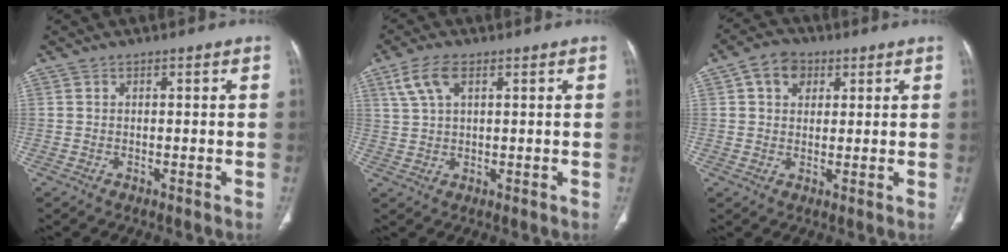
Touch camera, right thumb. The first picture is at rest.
{"total": 5.9, "force": [2.8, 2.8, 4.3], "torque": [-0.094, 0.005, 0.062]}
{"total": 6.1, "force": [2.4, 4.7, 3.1], "torque": [-0.028, 0.002, 0.035]}